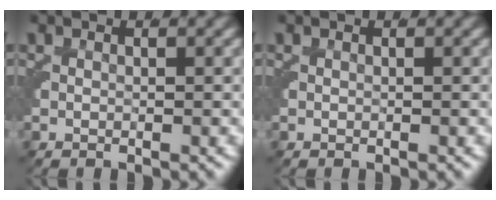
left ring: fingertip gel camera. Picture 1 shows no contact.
{"total": 0.0}